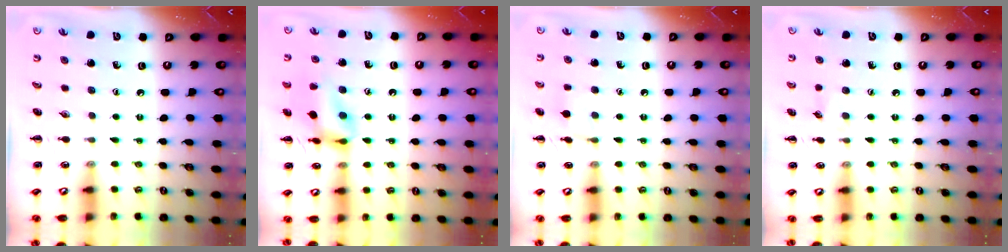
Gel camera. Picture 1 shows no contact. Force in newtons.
{"total": 13.5, "press": 13.5, "slide": 1.1}
{"total": 7.9, "press": 7.6, "slide": 2.3}
{"total": 3.9, "press": 3.6, "slide": 1.5}